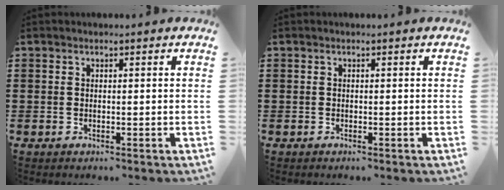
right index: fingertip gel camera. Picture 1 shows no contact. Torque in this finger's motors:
{"motor_torque": [-0.05, 0.00, 0.03, -0.01]}